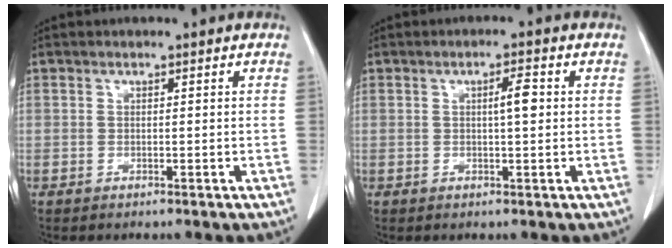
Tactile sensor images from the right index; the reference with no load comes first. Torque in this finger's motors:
{"motor_torque": [0.17, 0.20, 0.09, 0.03]}